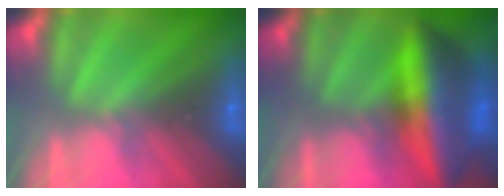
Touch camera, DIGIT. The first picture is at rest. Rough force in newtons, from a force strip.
{"total": 8.3}